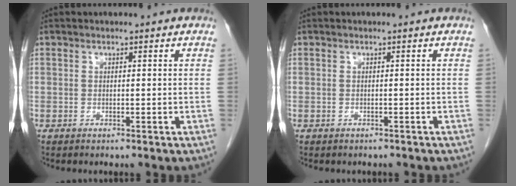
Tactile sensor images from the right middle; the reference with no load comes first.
{"total": 1.4, "force": [-1.2, 0.6, 0.3], "torque": [-0.014, 0.000, -0.014]}